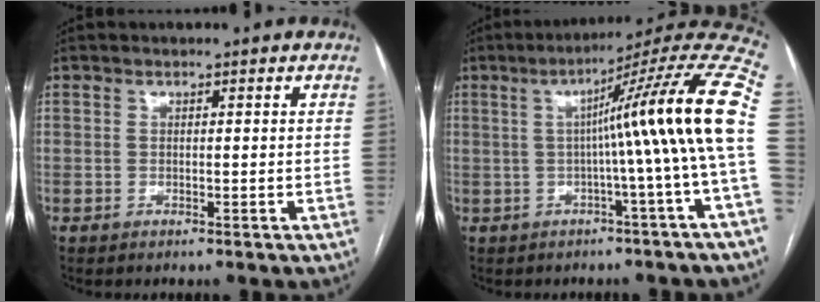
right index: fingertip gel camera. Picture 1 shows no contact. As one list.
[{"total": 16.9, "force": [-0.1, -2.2, 16.7], "torque": [-0.210, 0.031, -0.011]}]